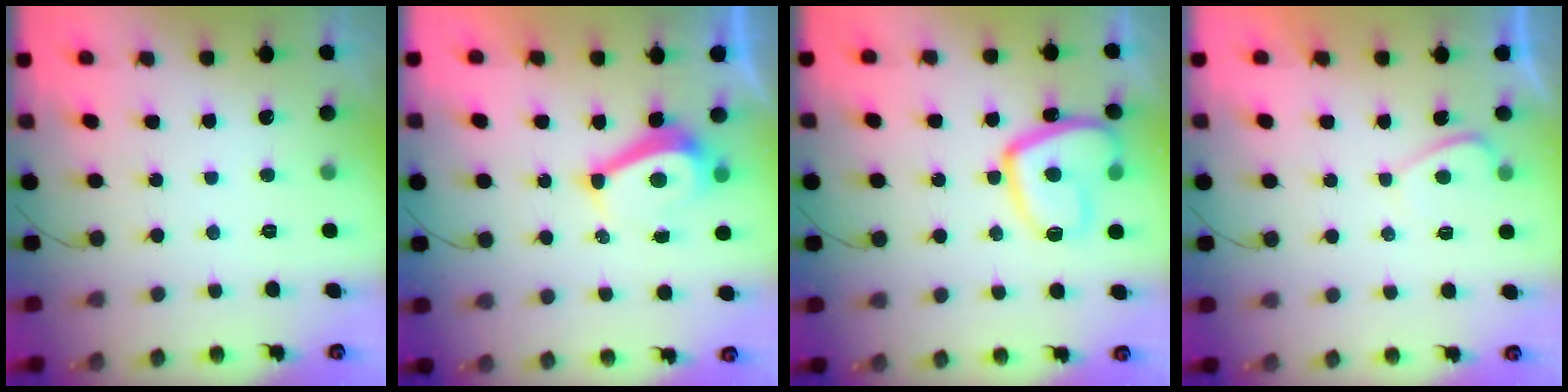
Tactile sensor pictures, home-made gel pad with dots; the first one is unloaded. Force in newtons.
{"total": 7.7, "press": 7.7, "slide": 0.8}
{"total": 15.3, "press": 15.2, "slide": 1.6}
{"total": 1.0, "press": 0.8, "slide": 0.5}